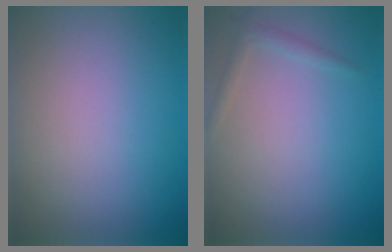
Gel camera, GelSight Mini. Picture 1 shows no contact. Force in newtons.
{"total": 1.1, "press": 1.1, "slide": 0.0}